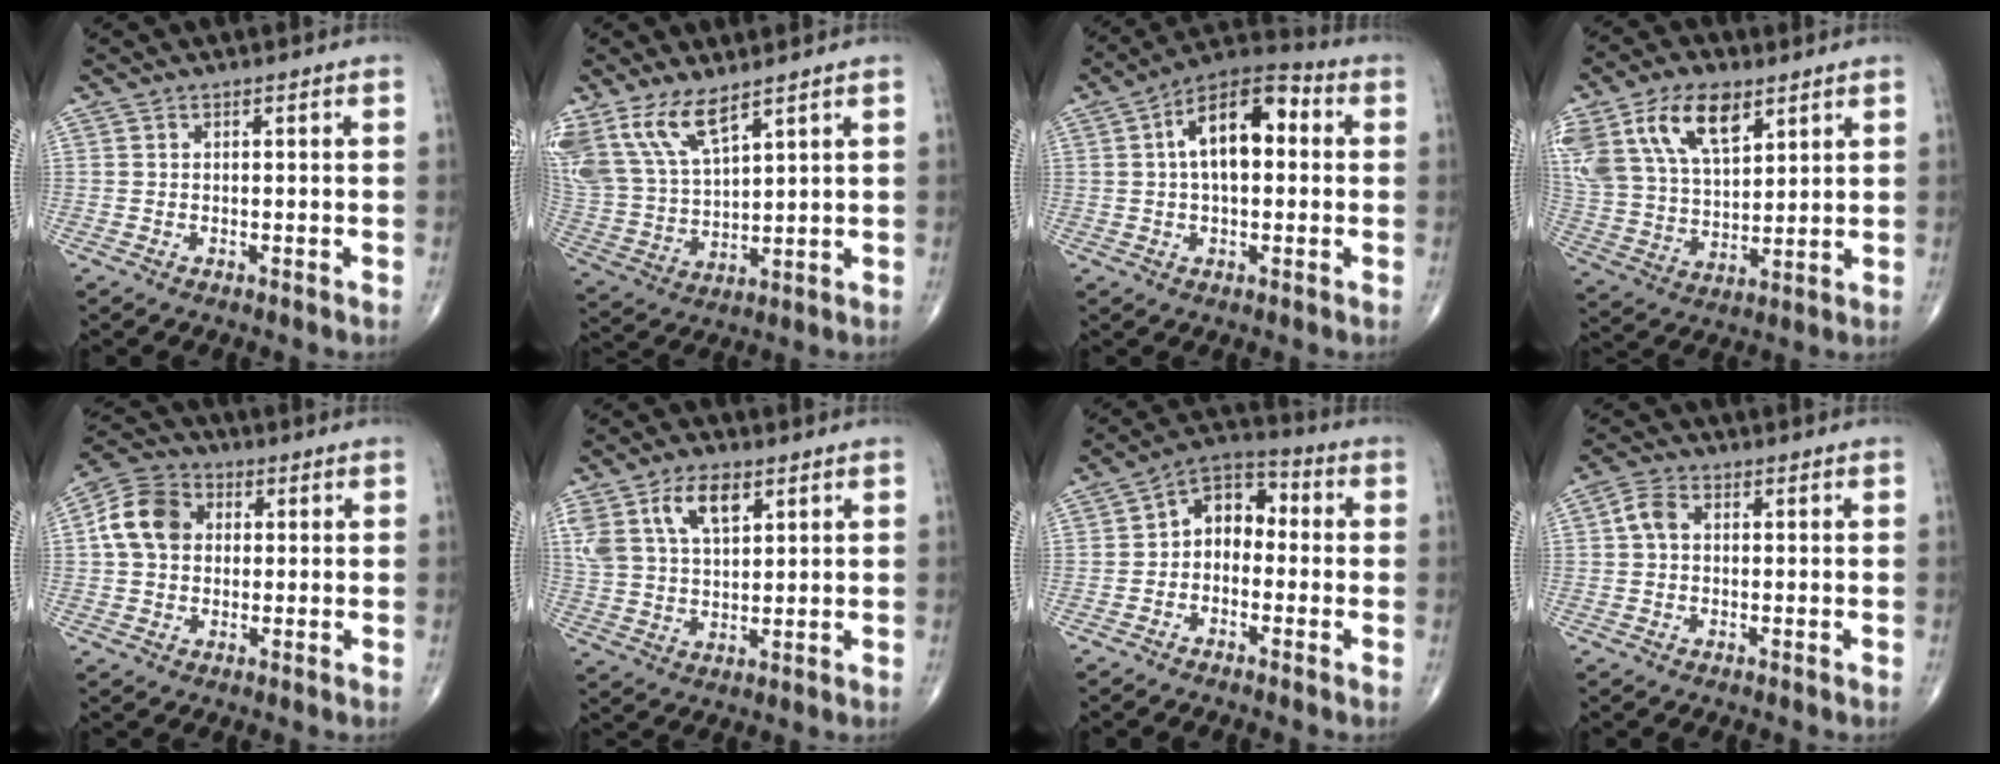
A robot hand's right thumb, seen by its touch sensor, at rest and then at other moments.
{"total": 12.5, "force": [8.3, 4.7, 8.1], "torque": [-0.165, -0.032, 0.184]}
{"total": 13.4, "force": [2.2, 6.8, 11.3], "torque": [-0.178, 0.032, 0.025]}
{"total": 20.1, "force": [10.3, 11.2, 13.2], "torque": [-0.267, -0.009, 0.200]}
{"total": 9.7, "force": [1.4, 7.6, 5.9], "torque": [-0.100, 0.019, 0.015]}
{"total": 11.1, "force": [5.4, 5.9, 7.8], "torque": [-0.146, -0.011, 0.109]}
{"total": 8.1, "force": [-0.7, 5.8, 5.7], "torque": [-0.061, 0.035, -0.034]}
{"total": 3.6, "force": [0.4, 2.6, 2.5], "torque": [-0.050, 0.012, 0.002]}